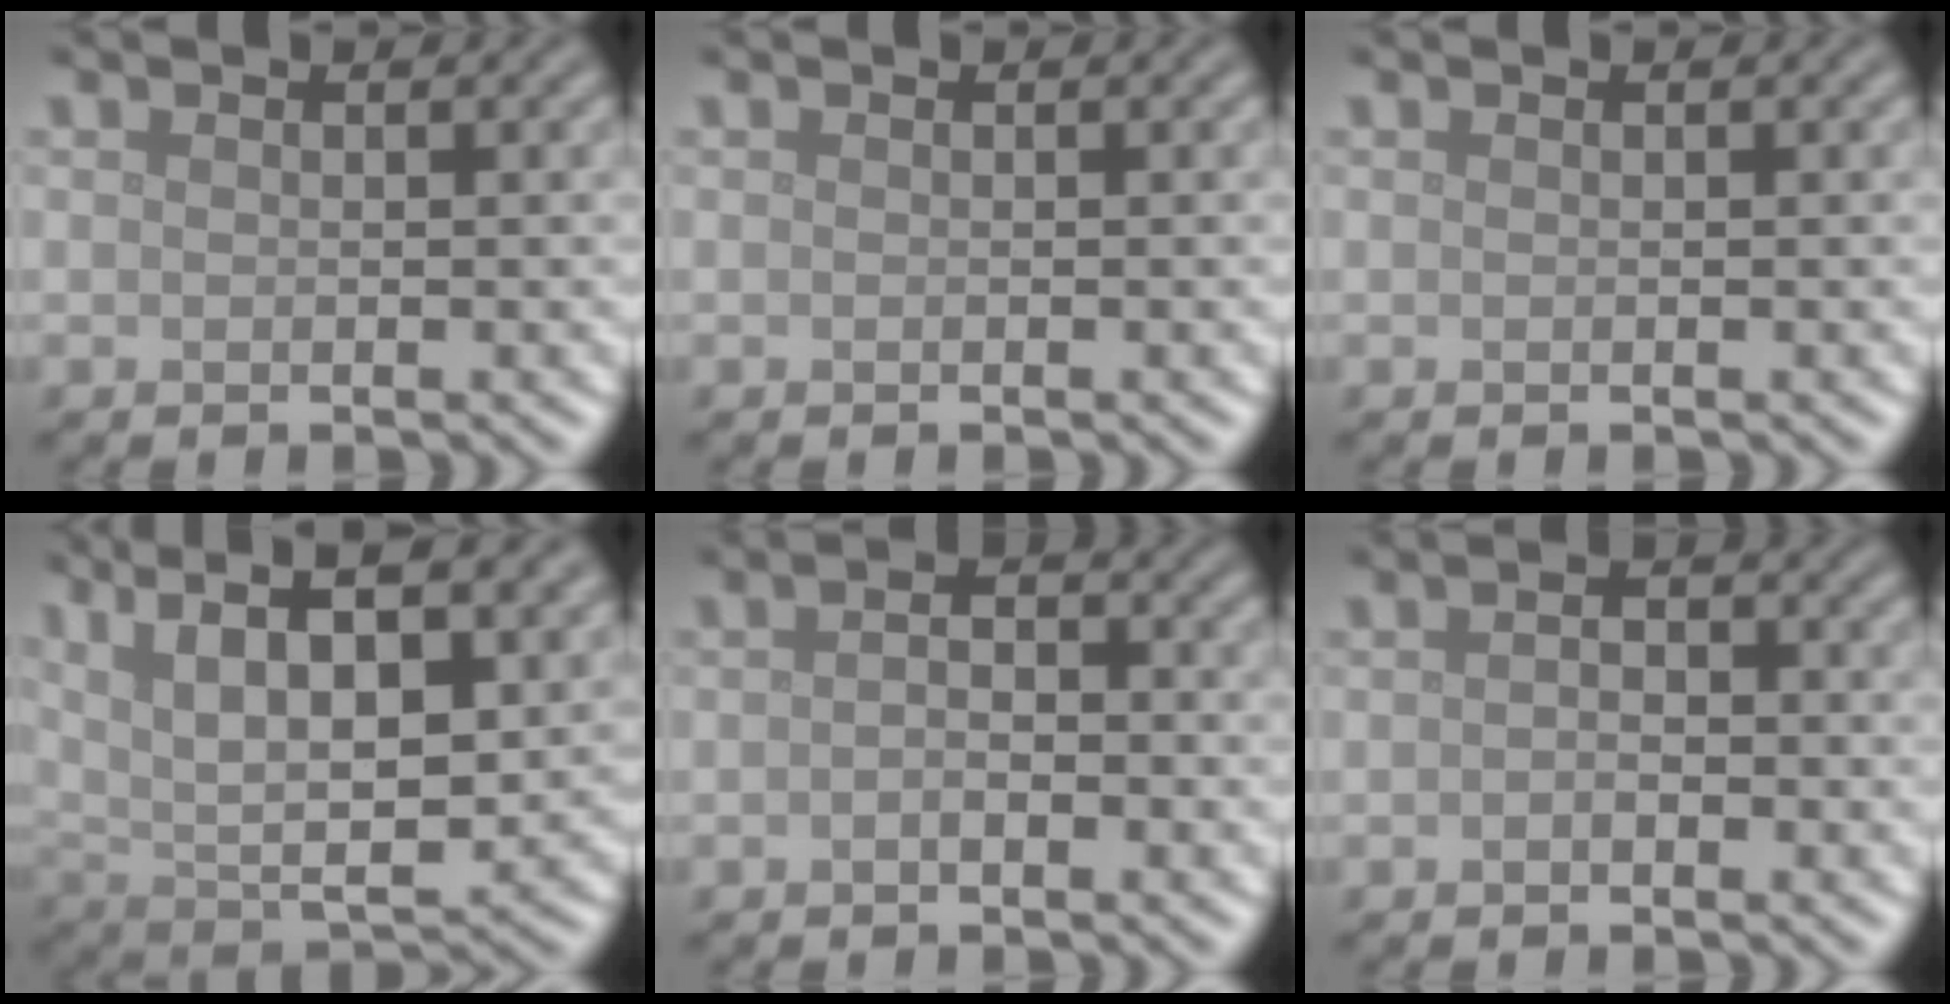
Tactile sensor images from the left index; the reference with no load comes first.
{"total": 0.0}
{"total": 0.0}
{"total": 13.1, "force": [5.9, 5.5, 10.4], "torque": [-0.186, 0.009, 0.093]}
{"total": 2.0, "force": [-0.5, 0.9, 1.7], "torque": [-0.029, 0.001, -0.012]}
{"total": 1.4, "force": [-0.4, 0.8, 1.1], "torque": [-0.021, 0.002, -0.009]}